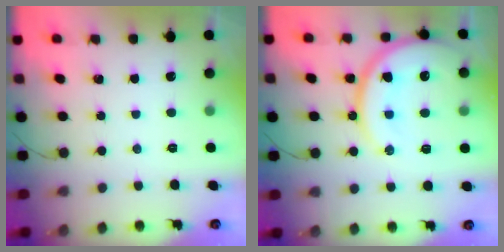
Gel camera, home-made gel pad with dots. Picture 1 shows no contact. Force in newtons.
{"total": 19.4, "press": 19.3, "slide": 1.8}